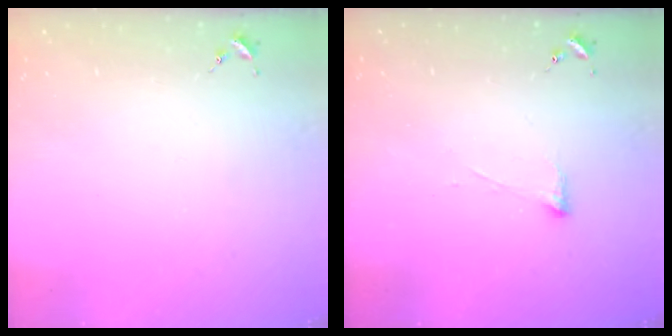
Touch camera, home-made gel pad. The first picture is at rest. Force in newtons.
{"total": 2.8, "press": 2.7, "slide": 0.7}